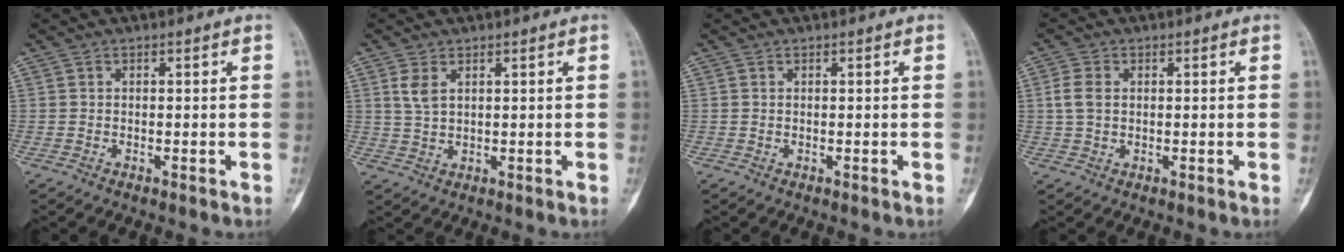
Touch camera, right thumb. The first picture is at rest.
{"total": 3.3, "force": [1.4, 1.8, 2.4], "torque": [-0.048, 0.000, 0.036]}
{"total": 0.0}
{"total": 3.3, "force": [0.3, 2.3, 2.4], "torque": [-0.053, 0.006, 0.004]}